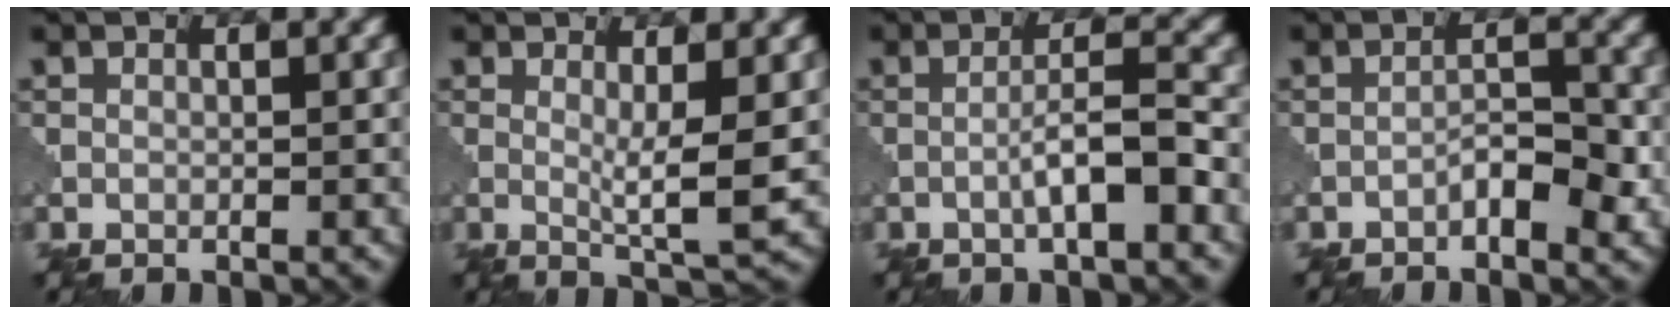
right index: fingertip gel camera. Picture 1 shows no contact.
{"total": 3.6, "force": [0.3, 0.5, 3.6], "torque": [-0.060, -0.012, 0.007]}
{"total": 4.0, "force": [-1.3, 0.5, 3.7], "torque": [-0.062, 0.013, -0.028]}
{"total": 3.1, "force": [-1.5, 1.1, 2.4], "torque": [-0.037, 0.009, -0.026]}